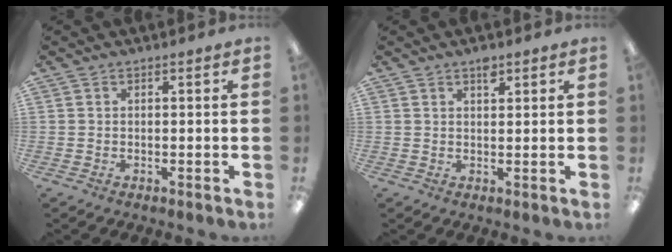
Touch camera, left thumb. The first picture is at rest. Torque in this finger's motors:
{"motor_torque": [0.22, 0.13, 0.14, -0.17, 0.00]}